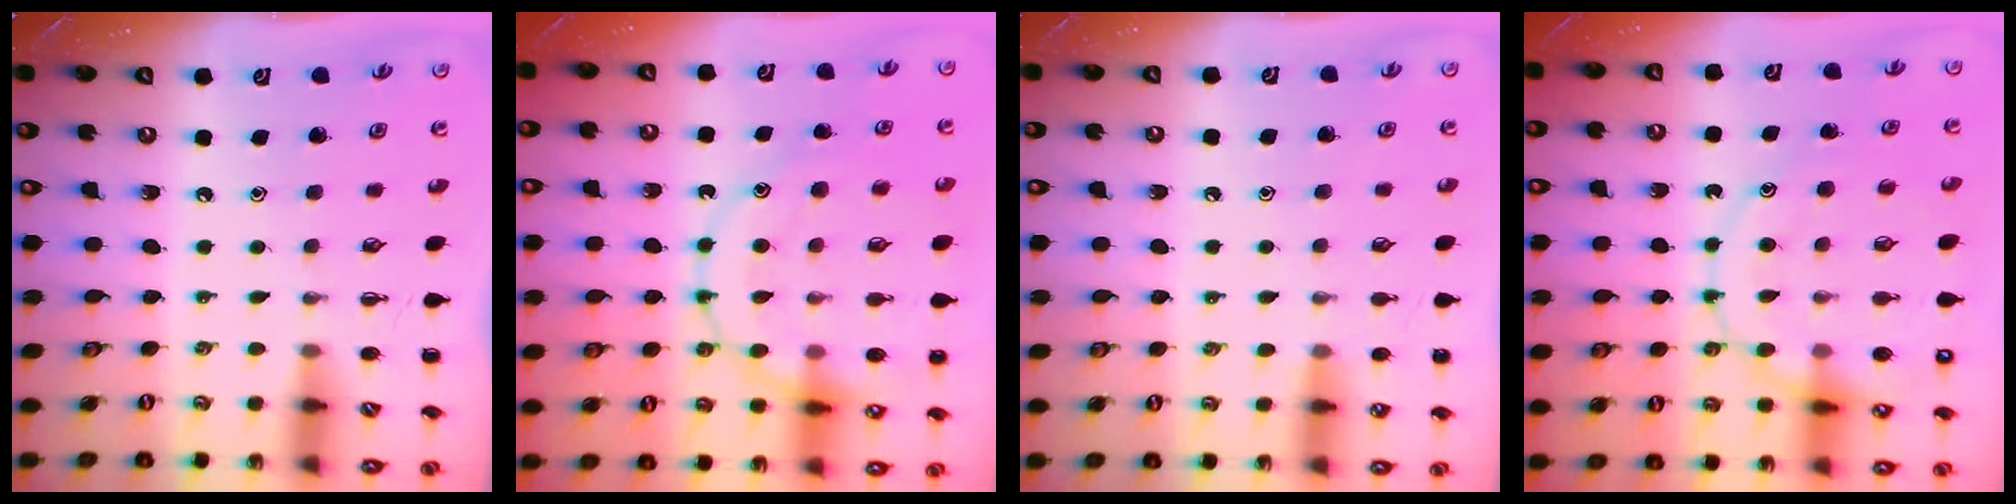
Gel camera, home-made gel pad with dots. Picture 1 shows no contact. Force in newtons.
{"total": 19.5, "press": 19.4, "slide": 1.7}
{"total": 6.8, "press": 6.4, "slide": 2.3}
{"total": 16.8, "press": 16.6, "slide": 2.1}